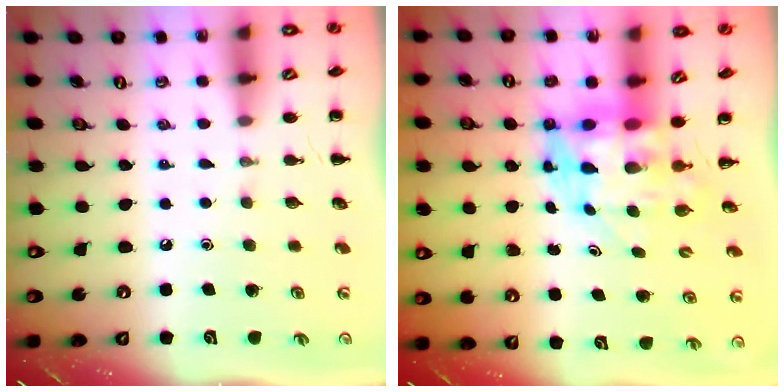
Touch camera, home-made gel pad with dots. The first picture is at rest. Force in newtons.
{"total": 6.2, "press": 5.9, "slide": 1.8}